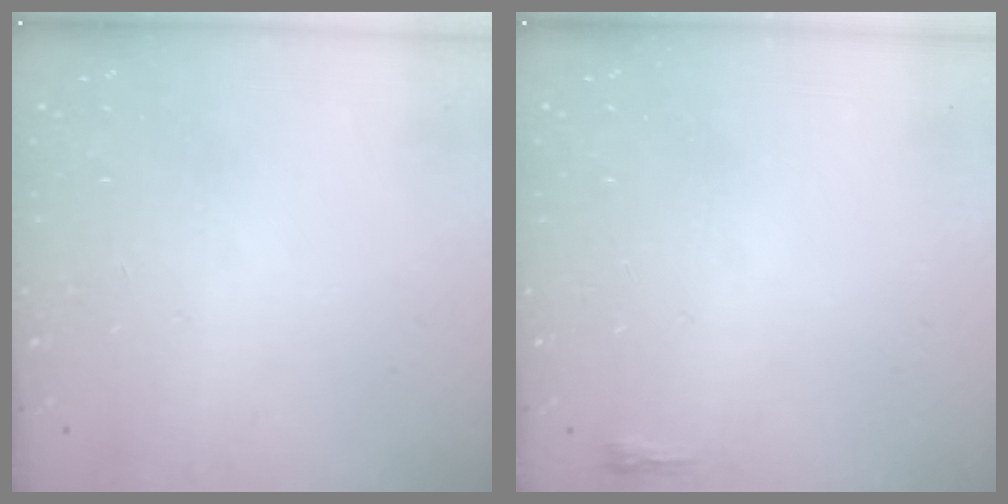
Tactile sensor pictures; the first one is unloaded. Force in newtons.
{"total": 2.3, "press": 2.2, "slide": 0.7}